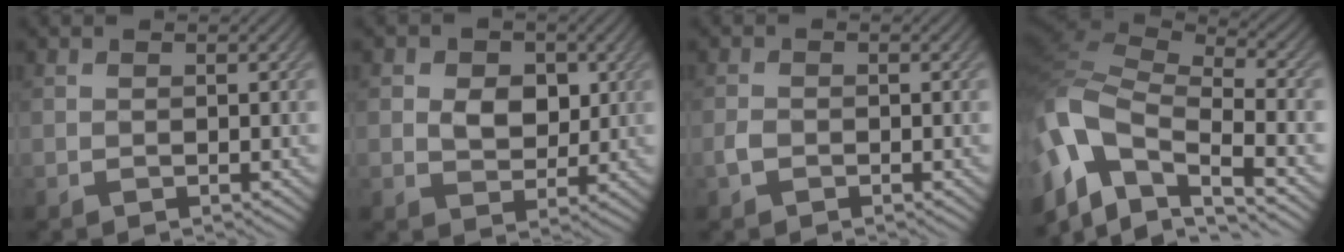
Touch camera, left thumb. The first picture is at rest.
{"total": 4.4, "force": [0.8, 3.3, 2.8], "torque": [-0.047, -0.002, 0.000]}
{"total": 1.2, "force": [-0.6, 0.8, 0.7], "torque": [-0.016, 0.001, -0.015]}
{"total": 13.9, "force": [-4.3, 7.5, 10.9], "torque": [-0.293, -0.010, -0.069]}